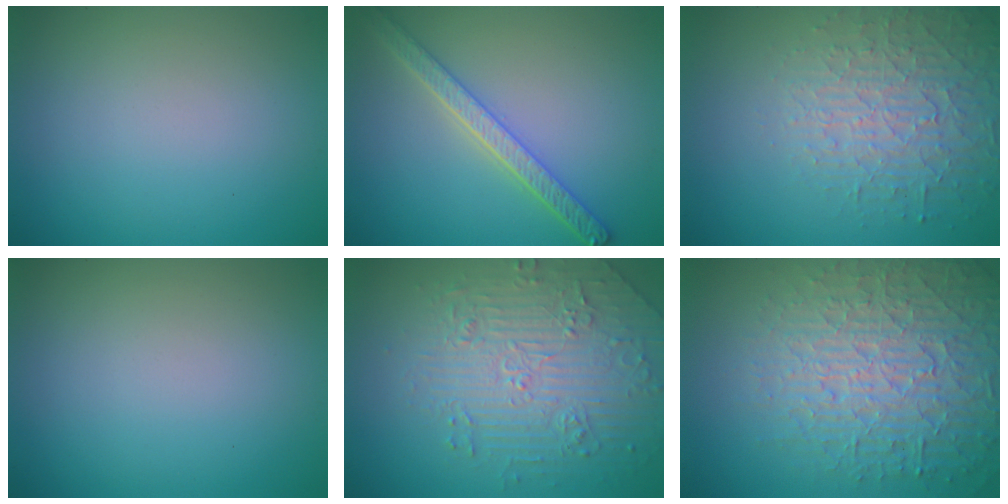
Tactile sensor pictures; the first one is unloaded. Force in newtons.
{"total": 4.2, "press": 3.4, "slide": 2.4}
{"total": 4.0, "press": 3.9, "slide": 0.7}
{"total": 0.0}
{"total": 4.6, "press": 4.5, "slide": 0.5}
{"total": 7.3, "press": 7.1, "slide": 1.8}